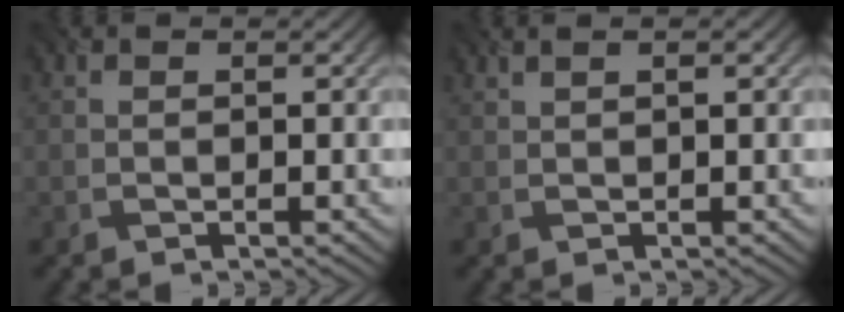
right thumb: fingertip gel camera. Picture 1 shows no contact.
{"total": 1.3, "force": [0.9, 0.1, 0.9], "torque": [-0.017, 0.001, 0.016]}